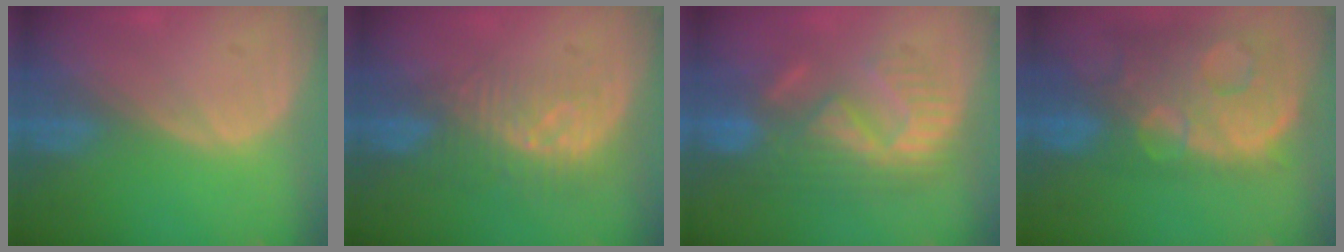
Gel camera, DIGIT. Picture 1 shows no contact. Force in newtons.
{"total": 8.3, "press": 7.3, "slide": 3.9}
{"total": 9.9, "press": 9.3, "slide": 3.2}
{"total": 13.9, "press": 11.3, "slide": 8.1}